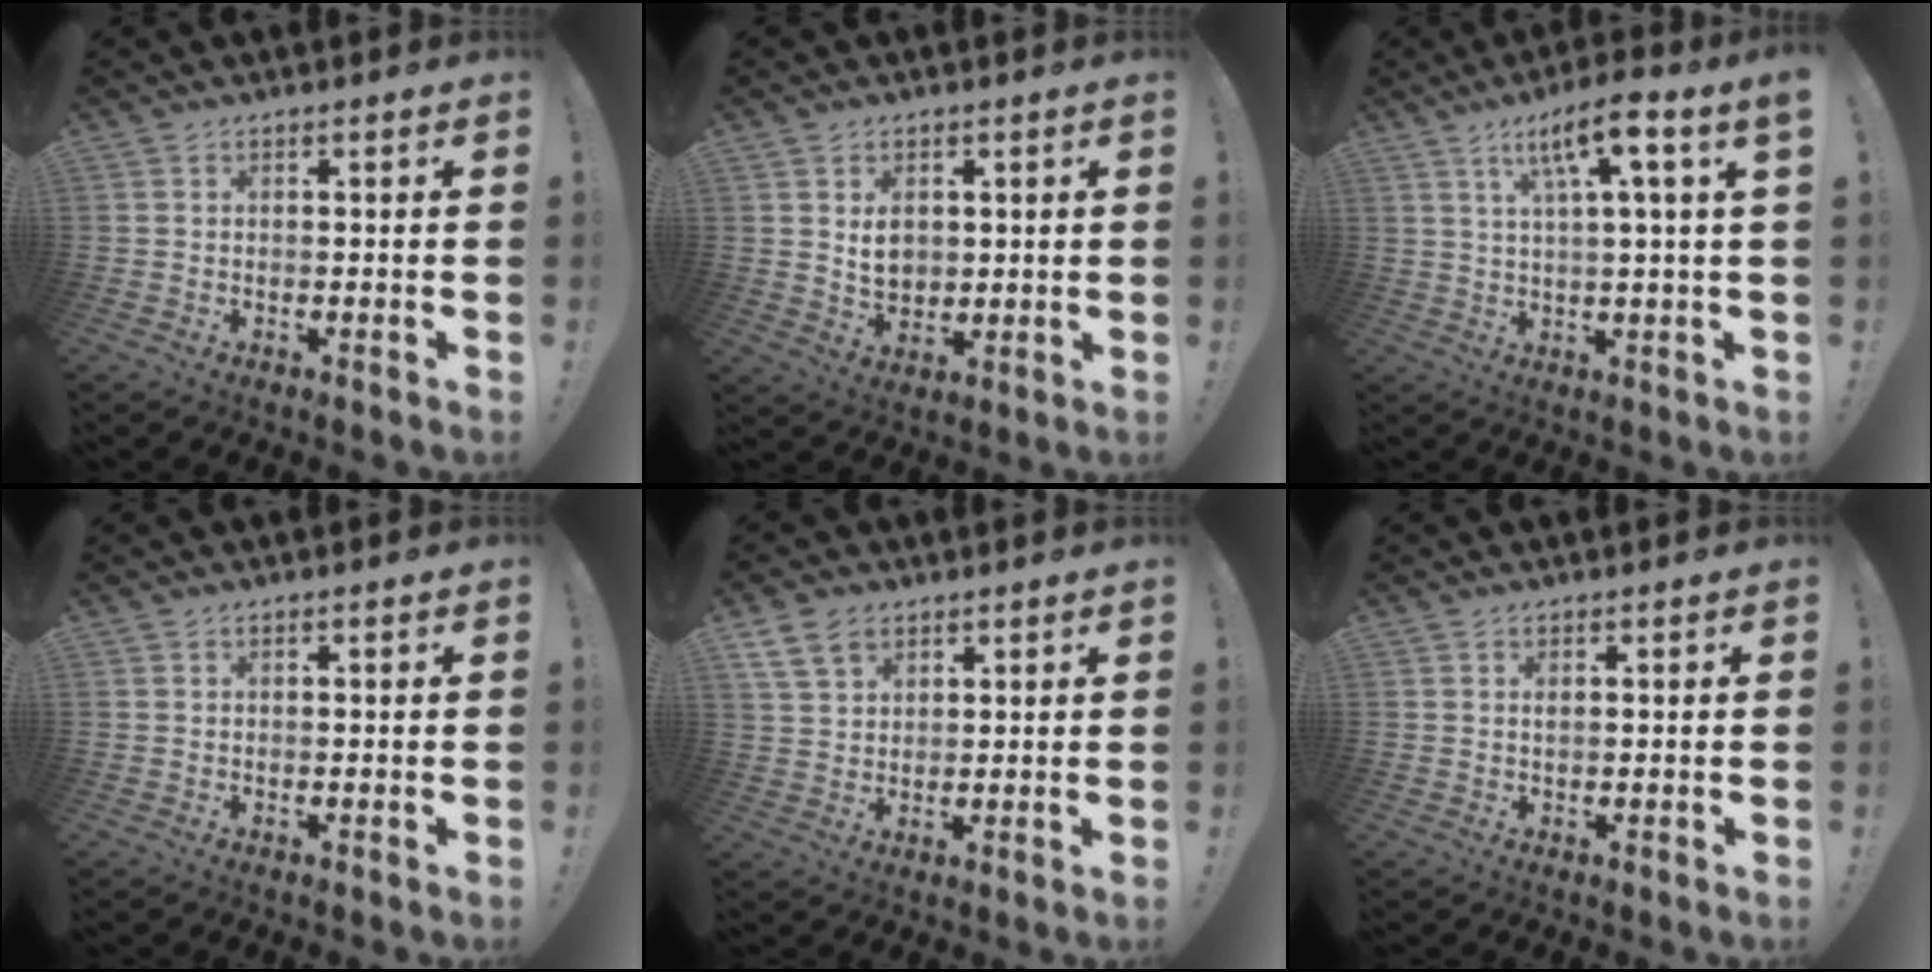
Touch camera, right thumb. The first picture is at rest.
{"total": 6.3, "force": [1.8, 5.2, 3.1], "torque": [-0.039, -0.007, 0.033]}
{"total": 10.1, "force": [4.3, -0.3, 9.1], "torque": [-0.150, -0.016, 0.057]}
{"total": 0.0}
{"total": 7.9, "force": [4.7, 5.3, 3.5], "torque": [-0.064, -0.010, 0.094]}
{"total": 0.9, "force": [0.5, 0.3, 0.7], "torque": [-0.015, 0.000, 0.008]}